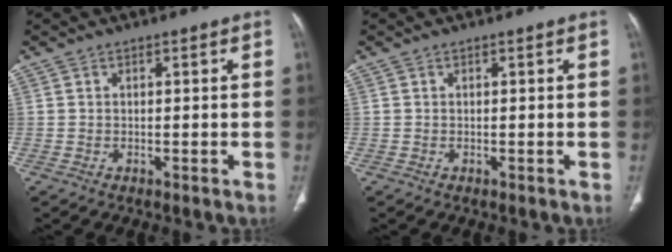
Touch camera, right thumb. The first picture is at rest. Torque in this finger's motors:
{"motor_torque": [0.01, 0.00, 0.00, 0.00, 0.00]}